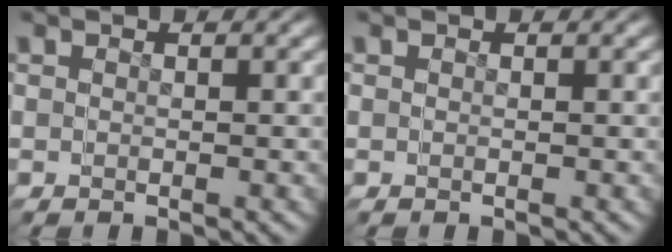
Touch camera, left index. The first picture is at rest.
{"total": 0.0}